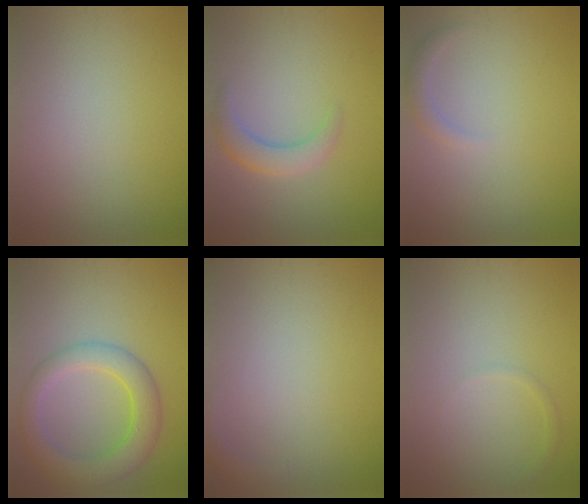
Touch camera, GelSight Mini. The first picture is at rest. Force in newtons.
{"total": 2.9, "press": 2.9, "slide": 0.1}
{"total": 1.3, "press": 1.3, "slide": 0.1}
{"total": 5.5, "press": 5.5, "slide": 0.2}
{"total": 1.0, "press": 1.0, "slide": 0.2}
{"total": 0.7, "press": 0.7, "slide": 0.1}